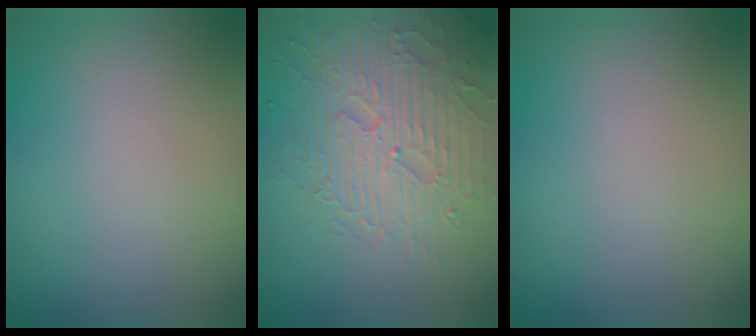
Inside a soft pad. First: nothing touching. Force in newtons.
{"total": 6.2, "press": 5.2, "slide": 3.4}
{"total": 0.0}